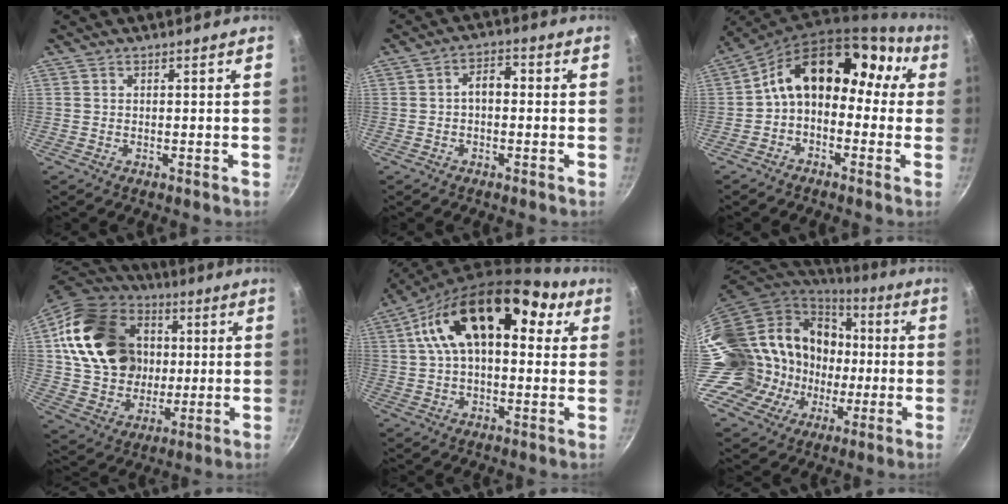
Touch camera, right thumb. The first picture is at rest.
{"total": 4.2, "force": [-0.3, 2.6, 3.2], "torque": [-0.036, 0.016, -0.011]}
{"total": 15.5, "force": [1.0, 11.2, 10.6], "torque": [-0.126, 0.066, -0.005]}
{"total": 25.7, "force": [4.5, 20.6, 14.7], "torque": [-0.237, 0.019, 0.094]}
{"total": 18.5, "force": [5.7, 10.8, 13.9], "torque": [-0.199, 0.015, 0.070]}
{"total": 23.2, "force": [0.9, 19.3, 12.8], "torque": [-0.202, 0.044, 0.044]}